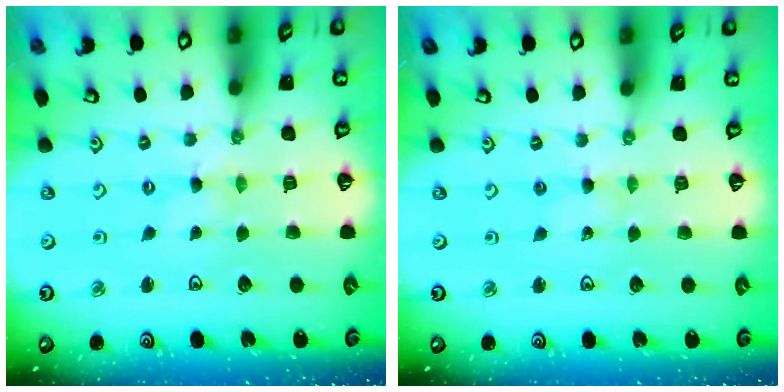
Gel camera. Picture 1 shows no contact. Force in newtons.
{"total": 2.5, "press": 2.5, "slide": 0.3}